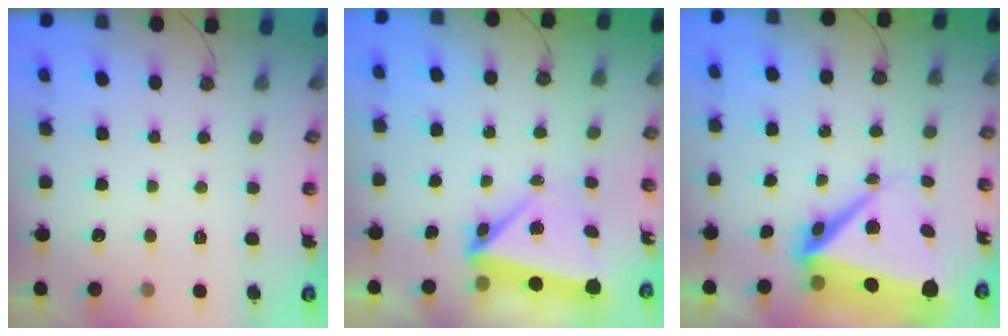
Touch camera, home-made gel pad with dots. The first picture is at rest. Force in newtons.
{"total": 5.4, "press": 5.4, "slide": 0.4}
{"total": 13.1, "press": 13.0, "slide": 1.5}